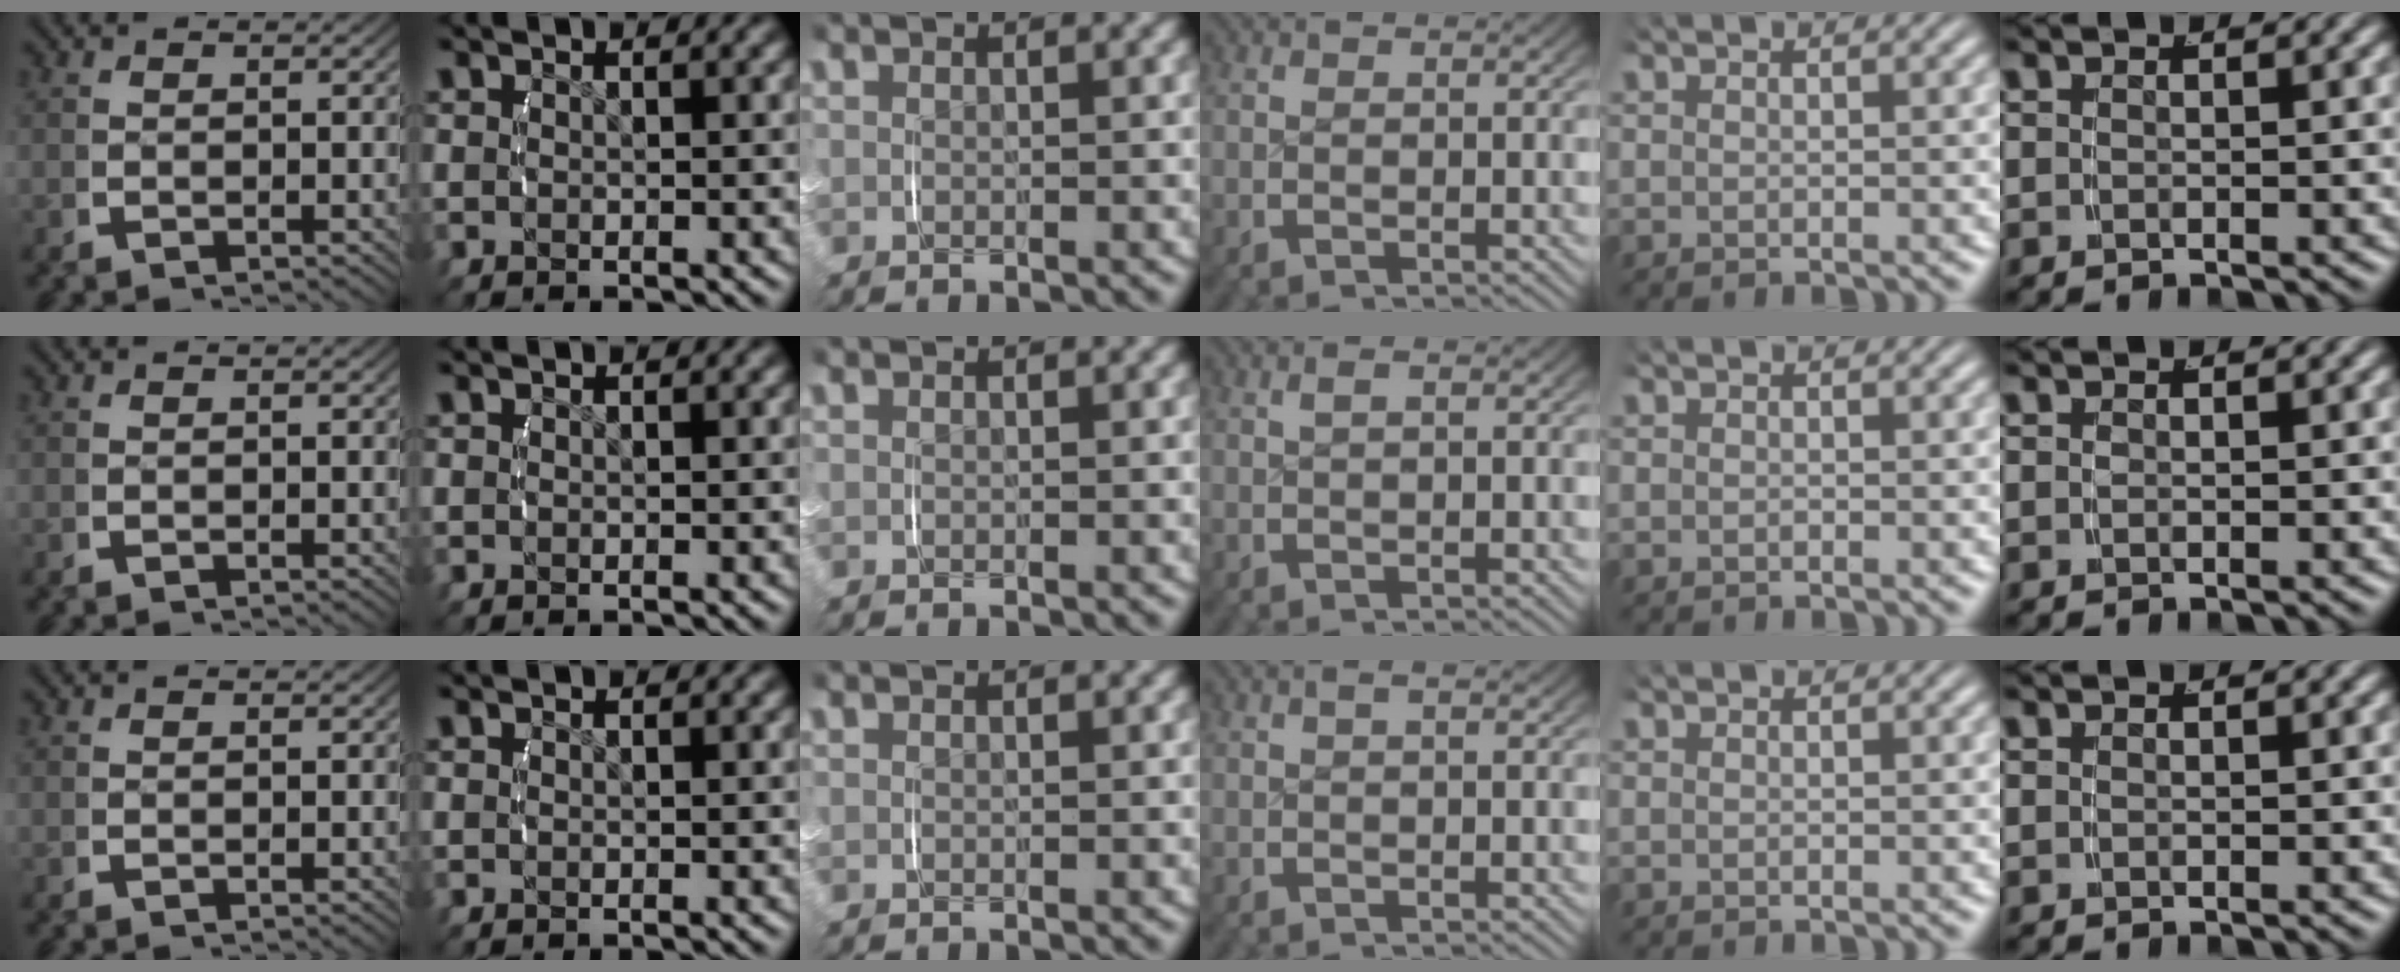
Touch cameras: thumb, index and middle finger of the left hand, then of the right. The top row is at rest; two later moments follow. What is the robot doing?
{"motion": "lift_and_place", "object": "small bumper sticker"}